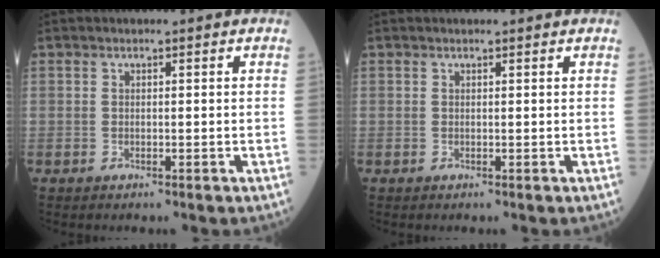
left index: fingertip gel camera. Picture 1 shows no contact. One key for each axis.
{"total": 1.0, "fx": 1.0, "fy": 0.1, "fz": 0.2, "tx": -0.008, "ty": 0.006, "tz": 0.012}